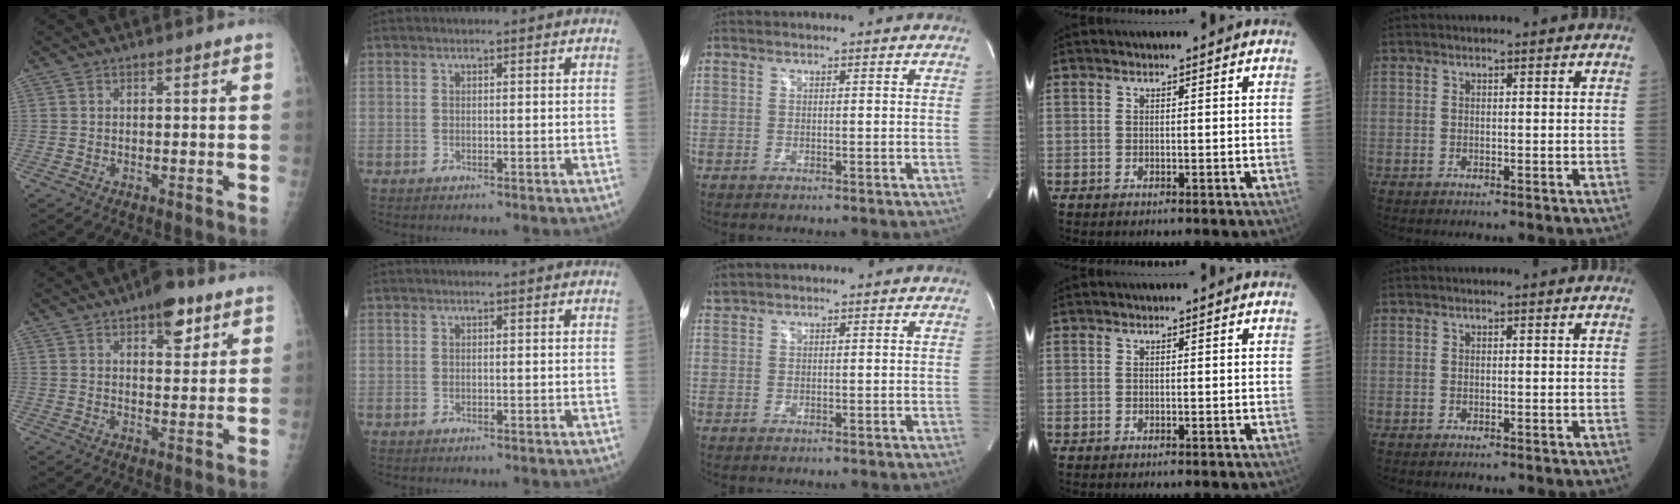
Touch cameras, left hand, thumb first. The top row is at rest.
{"thumb": {"total": 7.2, "force": [4.2, 3.2, 4.9], "torque": [-0.044, -0.018, 0.053]}, "middle": {"total": 1.0, "force": [1.0, 0.1, -0.1], "torque": [-0.007, 0.012, 0.026]}}